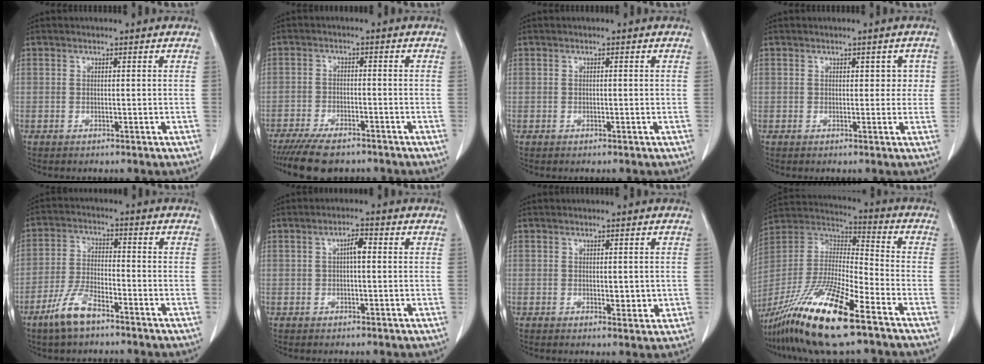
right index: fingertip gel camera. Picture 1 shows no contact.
{"total": 9.0, "force": [-7.5, 2.5, 4.4], "torque": [-0.068, -0.013, -0.118]}
{"total": 0.0}
{"total": 2.4, "force": [0.6, 1.6, 1.7], "torque": [-0.007, 0.010, 0.006]}
{"total": 7.1, "force": [-5.0, 1.8, 4.7], "torque": [-0.104, -0.008, -0.097]}
{"total": 2.3, "force": [0.3, 0.5, 2.3], "torque": [-0.038, 0.007, 0.005]}
{"total": 2.5, "force": [0.0, 1.3, 2.2], "torque": [-0.027, -0.005, 0.004]}
{"total": 20.4, "force": [-13.0, 2.2, 15.5], "torque": [-0.332, -0.037, -0.242]}